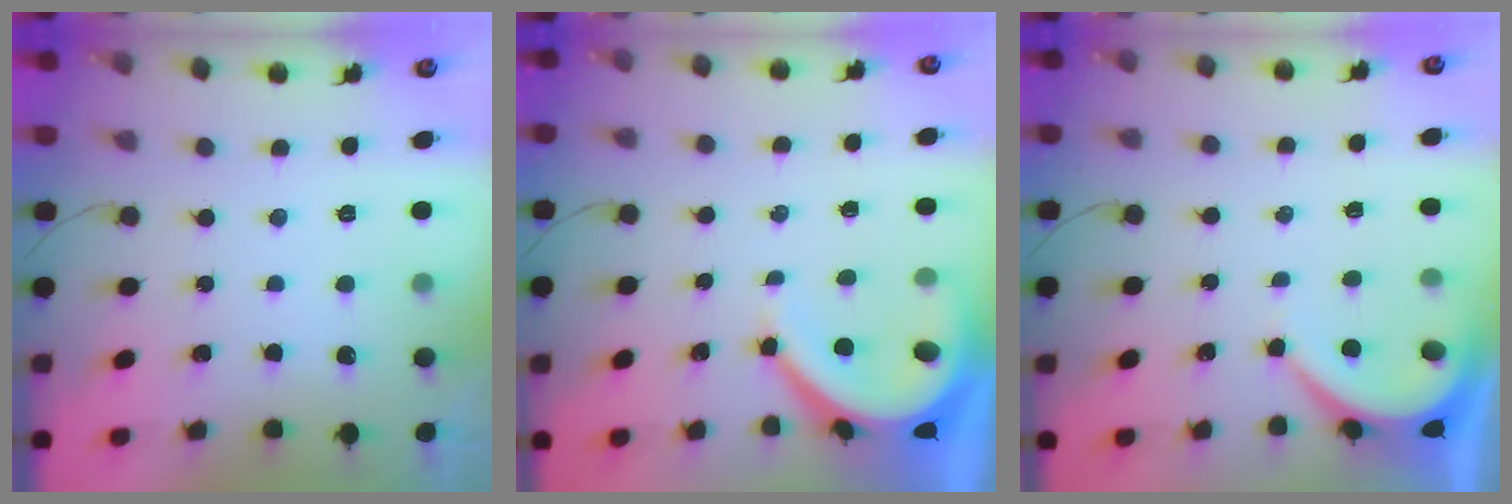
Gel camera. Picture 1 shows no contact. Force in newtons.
{"total": 7.5, "press": 7.5, "slide": 0.9}
{"total": 4.1, "press": 4.0, "slide": 0.4}